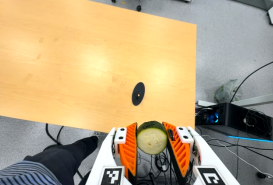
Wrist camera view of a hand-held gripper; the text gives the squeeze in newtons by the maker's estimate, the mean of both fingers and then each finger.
{"total": 13.1, "left": 12.5, "right": 13.7}